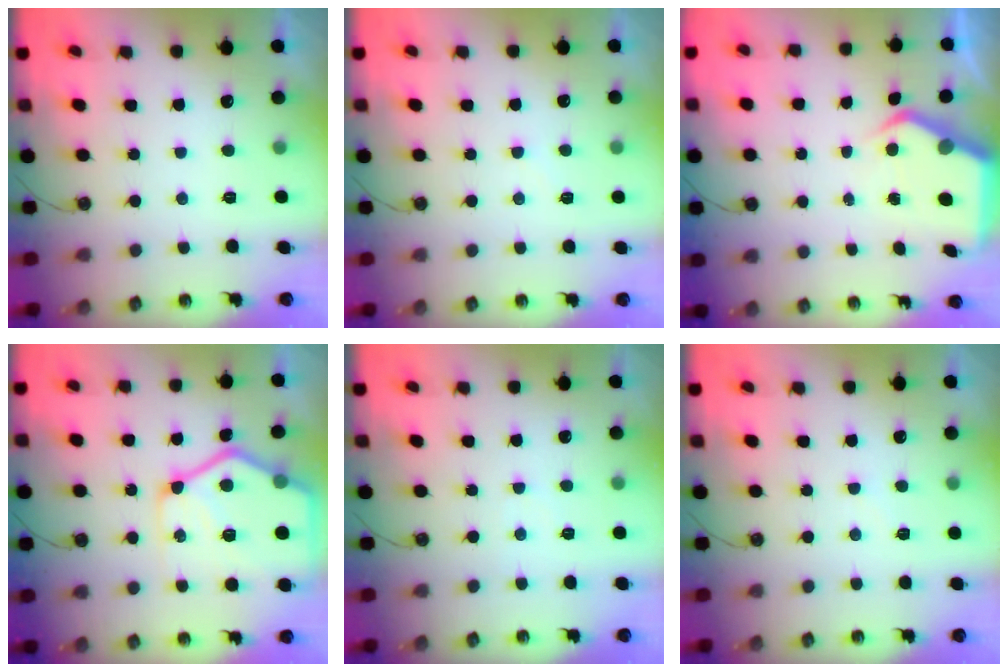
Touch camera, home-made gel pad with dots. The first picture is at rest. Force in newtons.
{"total": 3.5, "press": 3.5, "slide": 0.5}
{"total": 4.9, "press": 4.9, "slide": 0.2}
{"total": 20.1, "press": 20.0, "slide": 2.0}
{"total": 1.9, "press": 1.9, "slide": 0.3}
{"total": 2.9, "press": 2.9, "slide": 0.4}